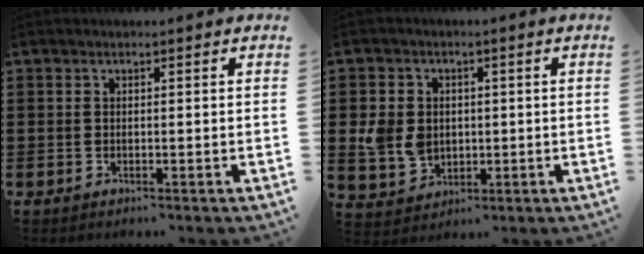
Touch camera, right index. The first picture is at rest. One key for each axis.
{"total": 6.2, "fx": 0.1, "fy": 5.1, "fz": 3.4, "tx": -0.089, "ty": 0.010, "tz": 0.001}